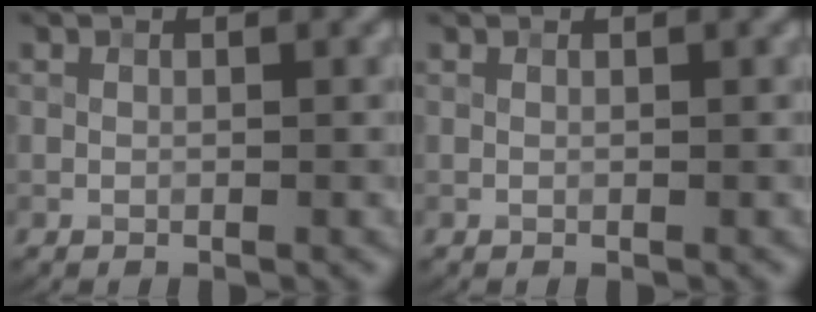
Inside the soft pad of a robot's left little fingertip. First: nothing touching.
{"total": 0.0}